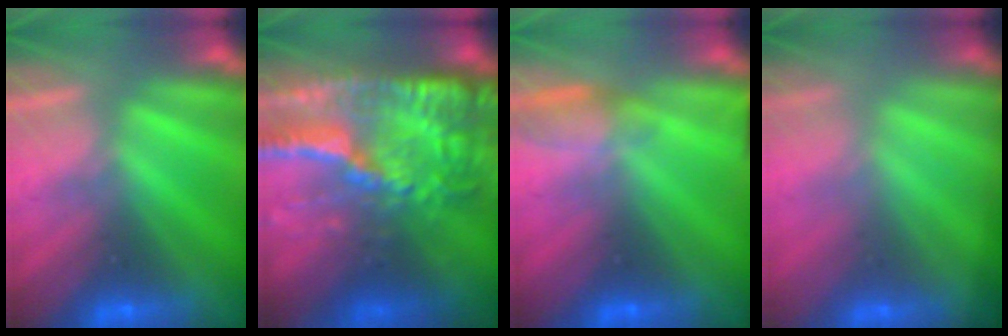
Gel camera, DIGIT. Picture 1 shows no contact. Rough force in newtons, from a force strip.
{"total": 6.1}
{"total": 4.6}
{"total": 1.4}